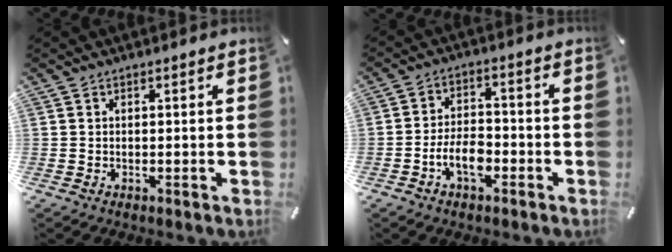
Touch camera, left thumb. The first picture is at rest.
{"total": 7.4, "force": [-3.5, 4.3, 5.0], "torque": [-0.096, 0.020, -0.064]}